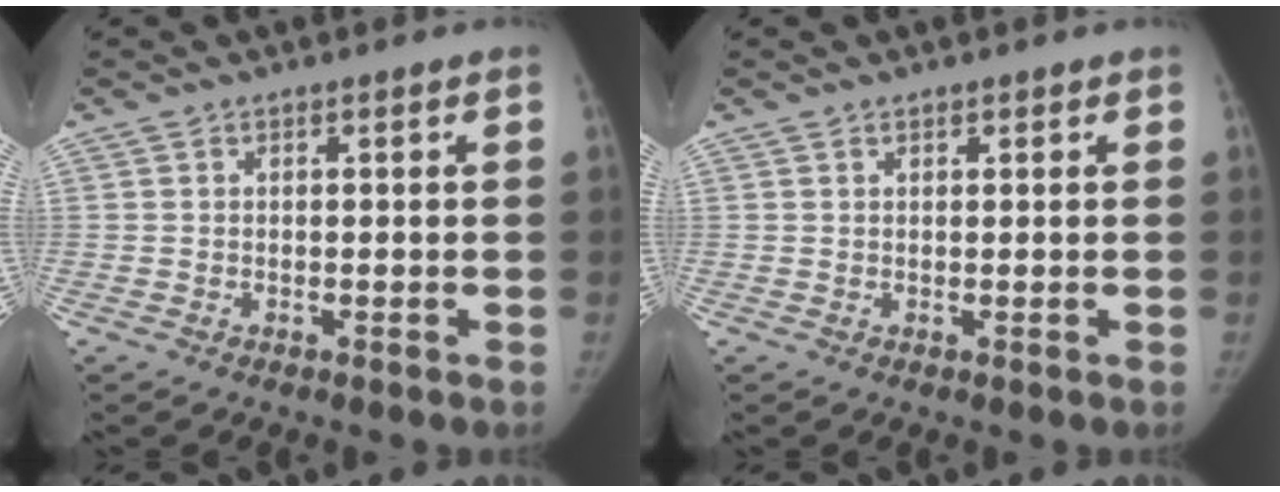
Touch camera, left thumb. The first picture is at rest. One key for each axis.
{"total": 0.0}